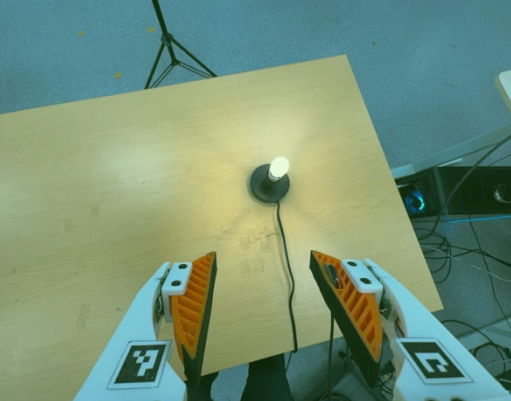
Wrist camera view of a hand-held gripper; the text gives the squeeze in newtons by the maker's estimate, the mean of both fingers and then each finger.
{"total": 0.0}